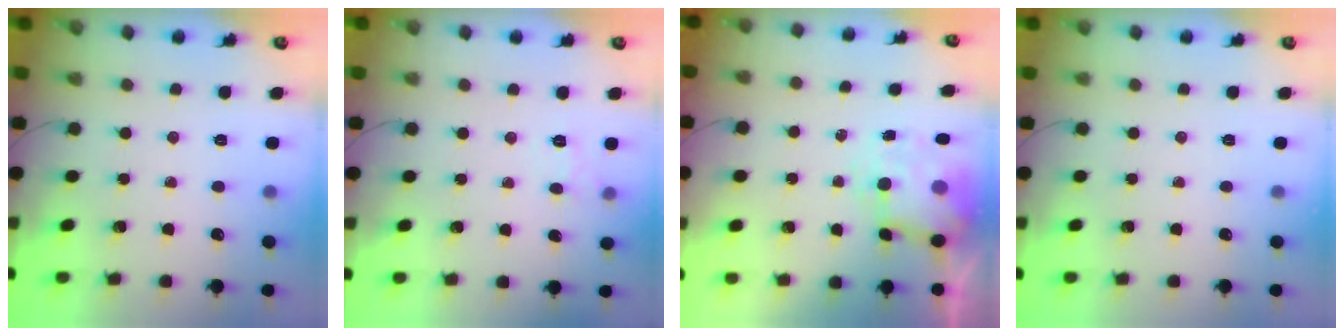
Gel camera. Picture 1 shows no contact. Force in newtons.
{"total": 4.8, "press": 4.5, "slide": 1.4}
{"total": 7.1, "press": 6.9, "slide": 1.3}
{"total": 0.0}